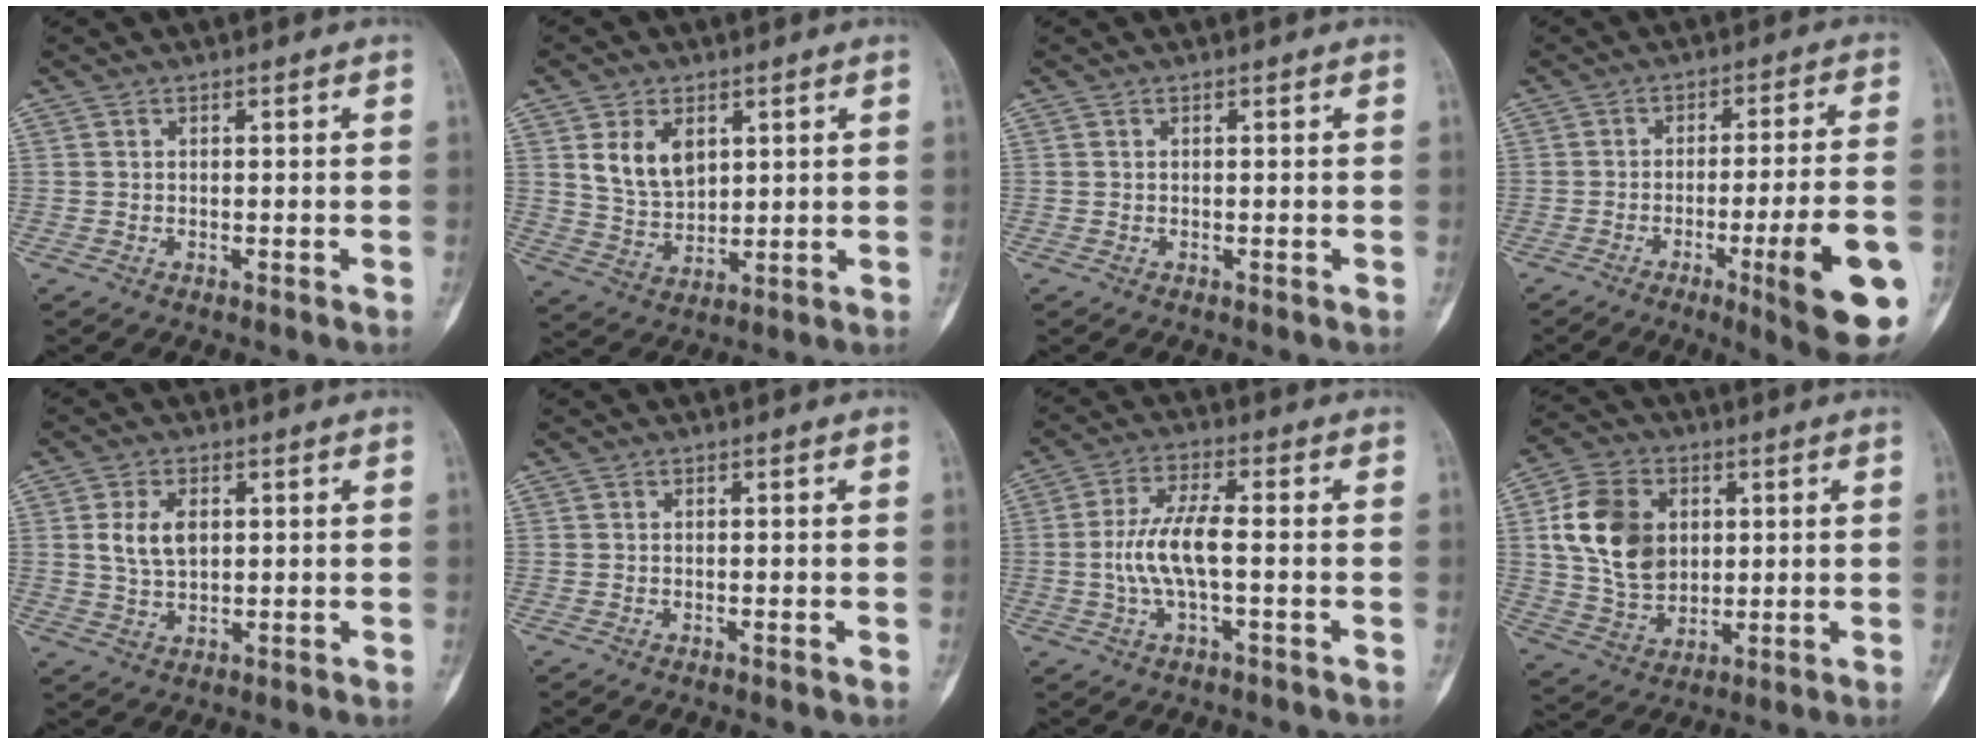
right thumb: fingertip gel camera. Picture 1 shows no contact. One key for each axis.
{"total": 8.3, "fx": 3.2, "fy": 5.5, "fz": 5.4, "tx": -0.077, "ty": -0.019, "tz": 0.070}
{"total": 0.0}
{"total": 16.5, "fx": -6.0, "fy": 1.9, "fz": 15.2, "tx": -0.181, "ty": 0.011, "tz": -0.075}
{"total": 6.3, "fx": 1.2, "fy": 3.8, "fz": 4.8, "tx": -0.089, "ty": -0.003, "tz": 0.025}
{"total": 0.0}
{"total": 8.3, "fx": -0.9, "fy": 2.6, "fz": 7.9, "tx": -0.173, "ty": 0.018, "tz": -0.022}
{"total": 14.8, "fx": 2.9, "fy": 11.0, "fz": 9.4, "tx": -0.149, "ty": -0.004, "tz": 0.058}